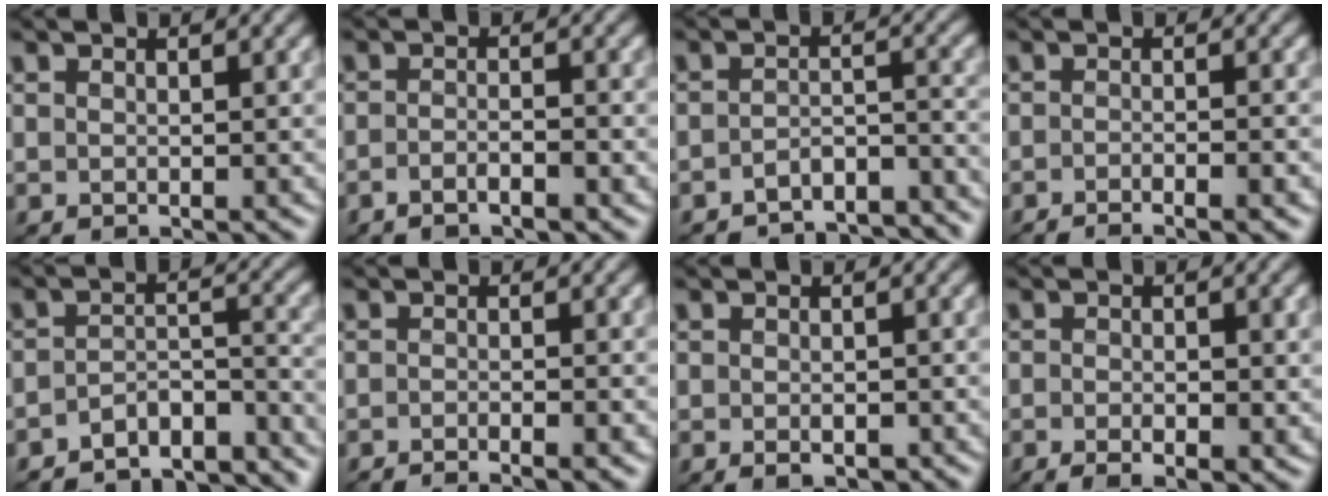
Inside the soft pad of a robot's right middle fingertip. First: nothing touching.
{"total": 1.8, "force": [-1.3, 0.4, 1.2], "torque": [-0.023, 0.001, -0.027]}
{"total": 6.5, "force": [-6.2, 1.4, 1.5], "torque": [-0.029, -0.015, -0.088]}
{"total": 3.6, "force": [-2.4, 0.6, 2.7], "torque": [-0.039, 0.000, -0.030]}
{"total": 8.7, "force": [-8.0, 2.5, 2.4], "torque": [-0.043, -0.011, -0.113]}
{"total": 2.5, "force": [-1.7, 0.2, 1.8], "torque": [-0.033, -0.003, -0.027]}
{"total": 1.4, "force": [-0.6, 0.7, 1.0], "torque": [-0.015, -0.001, -0.009]}
{"total": 3.1, "force": [-0.8, 1.3, 2.7], "torque": [-0.043, -0.006, -0.009]}